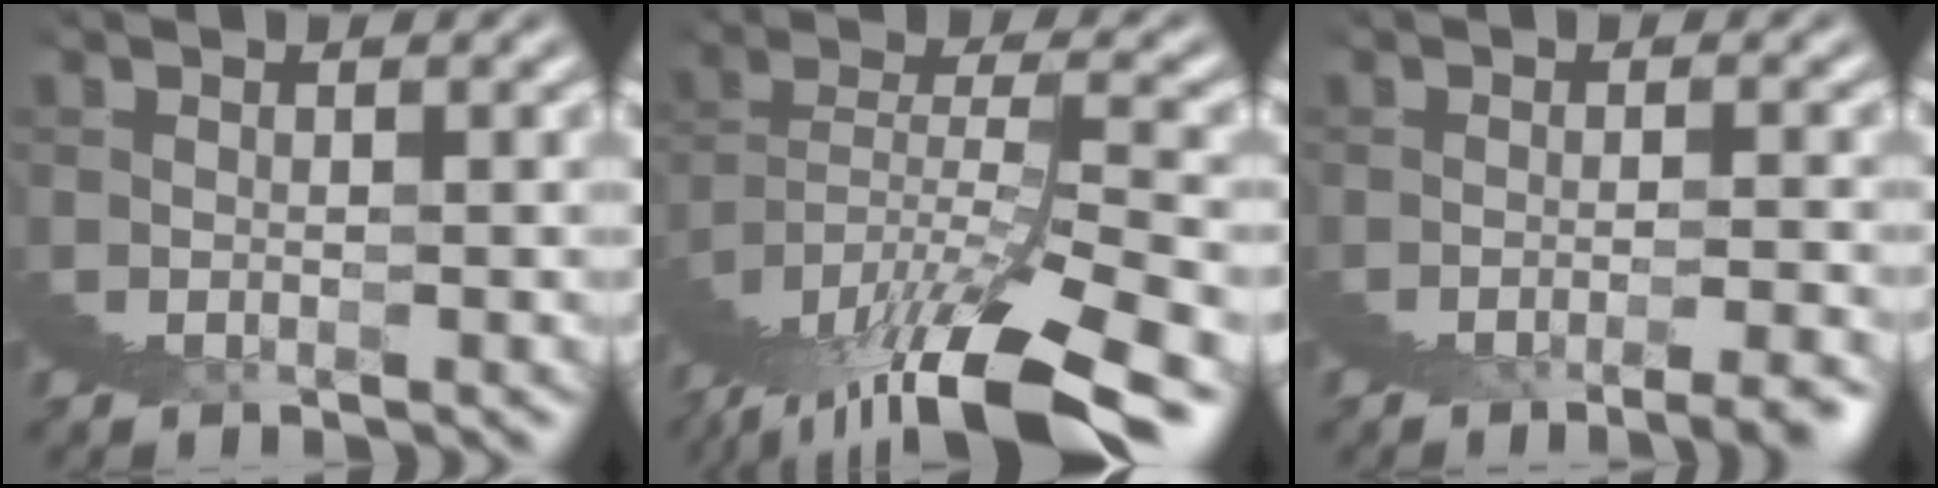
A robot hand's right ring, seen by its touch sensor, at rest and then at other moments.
{"total": 8.1, "force": [1.9, 3.1, 7.2], "torque": [-0.110, 0.028, 0.020]}
{"total": 1.6, "force": [-0.9, -1.2, 0.7], "torque": [0.009, 0.011, -0.016]}